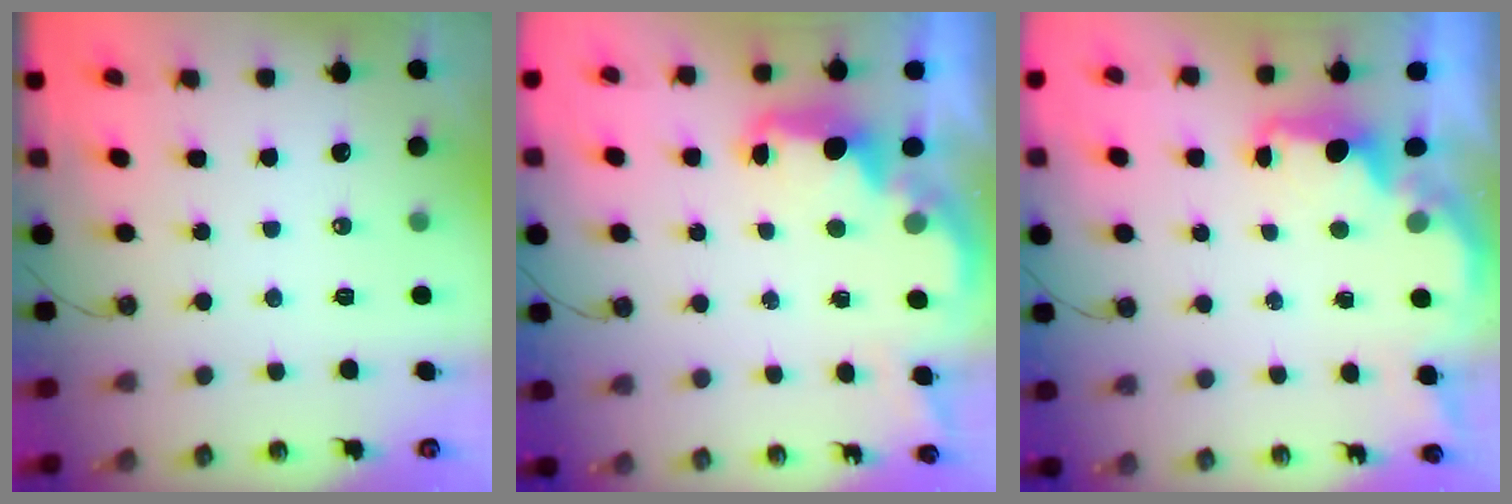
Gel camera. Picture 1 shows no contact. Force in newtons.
{"total": 2.8, "press": 2.7, "slide": 0.7}
{"total": 1.6, "press": 1.5, "slide": 0.6}